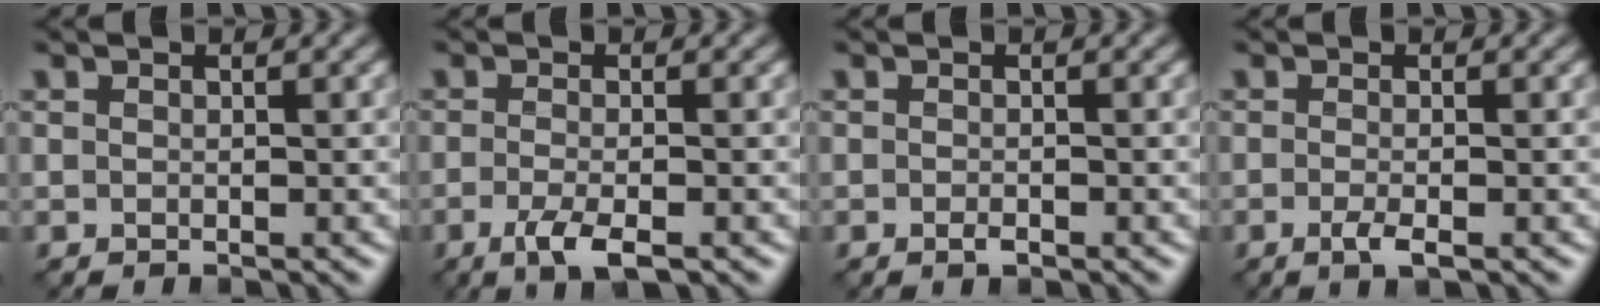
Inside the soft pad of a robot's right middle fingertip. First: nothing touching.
{"total": 3.0, "force": [-1.5, 0.7, 2.5], "torque": [-0.051, -0.006, -0.033]}
{"total": 0.8, "force": [-0.4, 0.3, 0.6], "torque": [-0.012, -0.002, -0.007]}
{"total": 1.7, "force": [-0.8, 0.4, 1.5], "torque": [-0.029, -0.006, -0.017]}